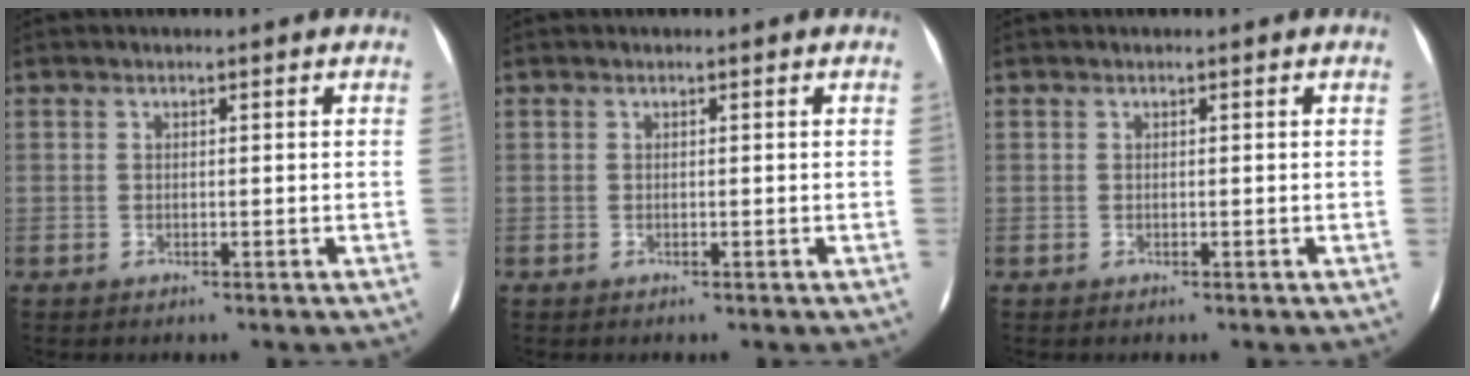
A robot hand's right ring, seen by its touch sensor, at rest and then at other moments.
{"total": 0.0}
{"total": 0.0}